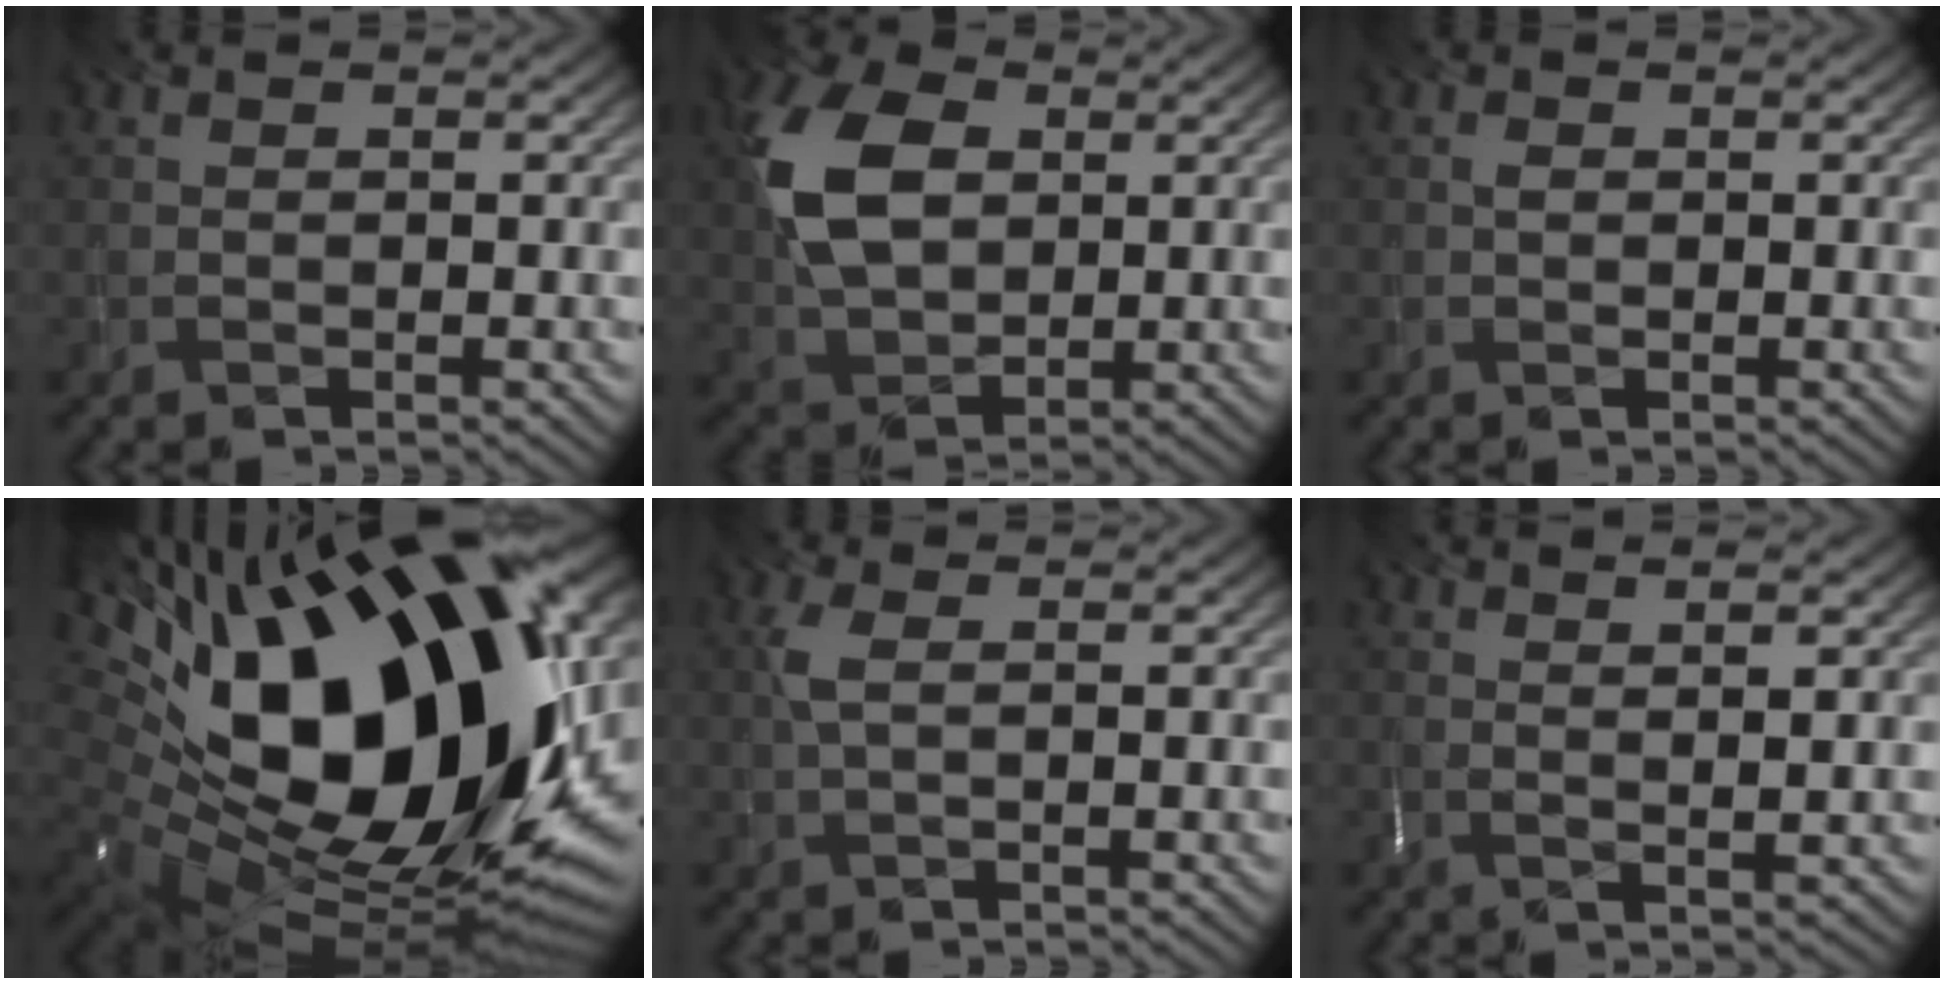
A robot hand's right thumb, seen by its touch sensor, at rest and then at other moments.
{"total": 10.0, "force": [2.2, 6.4, 7.3], "torque": [-0.189, 0.012, 0.040]}
{"total": 0.8, "force": [0.0, 0.5, 0.5], "torque": [-0.014, 0.001, -0.001]}
{"total": 22.1, "force": [4.4, 13.0, 17.3], "torque": [-0.348, -0.016, 0.090]}
{"total": 2.6, "force": [0.5, 0.9, 2.4], "torque": [-0.065, 0.007, 0.010]}
{"total": 2.5, "force": [1.5, 0.1, 2.1], "torque": [-0.040, 0.000, 0.028]}